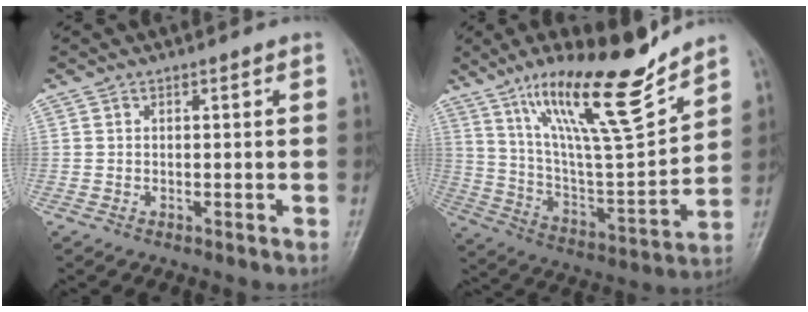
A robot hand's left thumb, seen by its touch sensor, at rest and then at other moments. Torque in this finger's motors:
{"motor_torque": [0.31, 0.22, 1.52, -1.25, 0.31]}